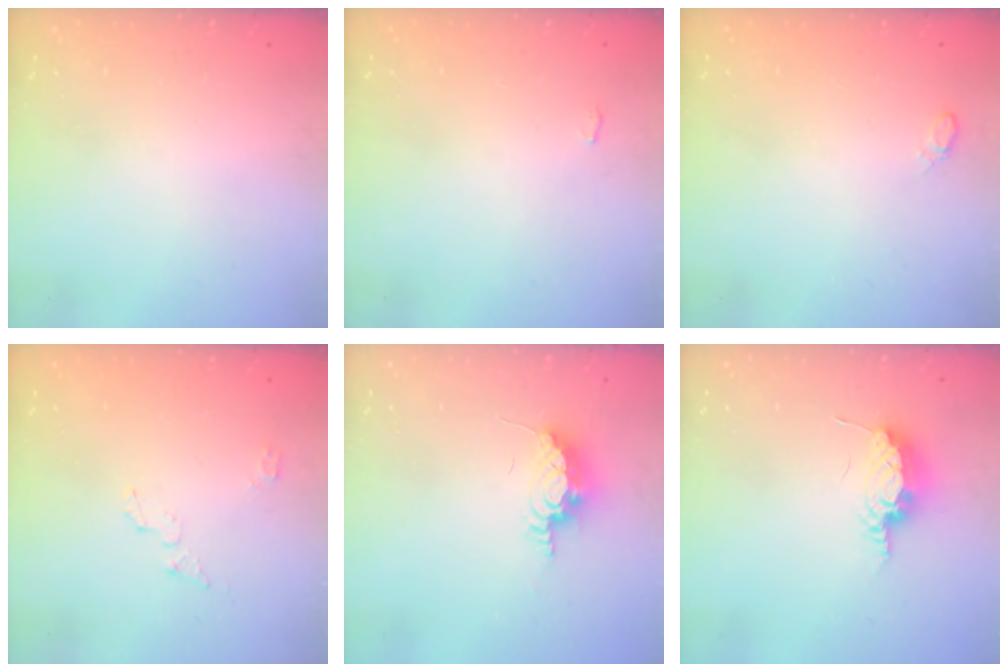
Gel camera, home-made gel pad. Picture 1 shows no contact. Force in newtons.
{"total": 2.7, "press": 2.7, "slide": 0.3}
{"total": 4.3, "press": 4.0, "slide": 1.5}
{"total": 3.7, "press": 3.7, "slide": 0.4}
{"total": 8.1, "press": 7.9, "slide": 1.8}
{"total": 14.8, "press": 9.9, "slide": 11.1}